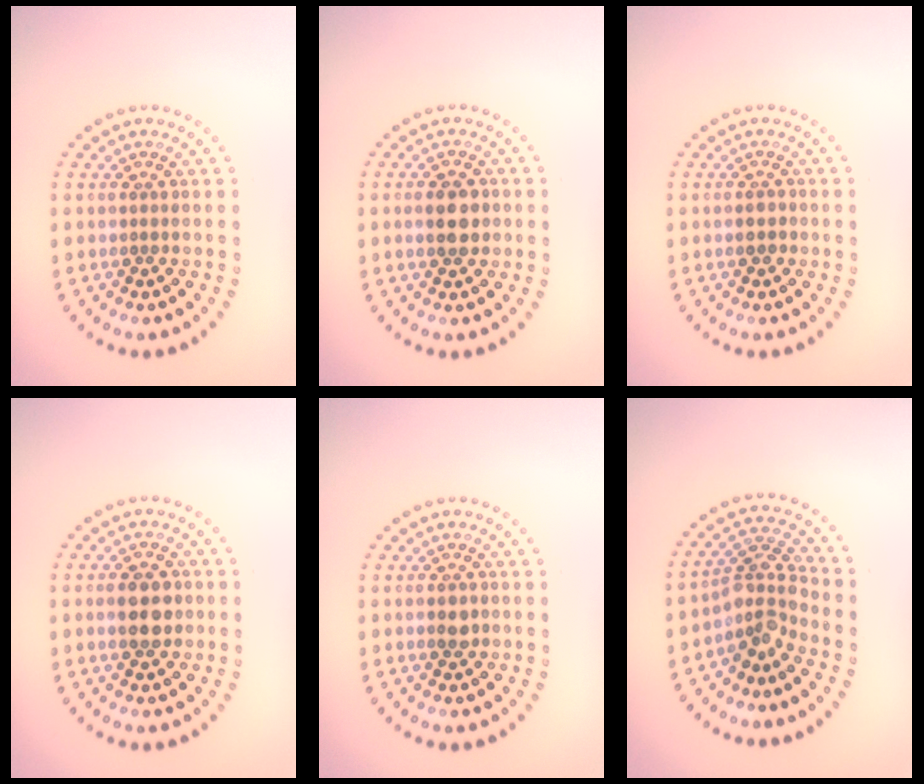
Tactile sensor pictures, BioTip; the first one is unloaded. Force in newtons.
{"total": 2.9, "press": 2.9, "slide": 0.1}
{"total": 1.2, "press": 1.2, "slide": 0.3}
{"total": 3.3, "press": 3.3, "slide": 0.1}
{"total": 1.4, "press": 1.3, "slide": 0.3}
{"total": 3.6, "press": 2.6, "slide": 2.5}